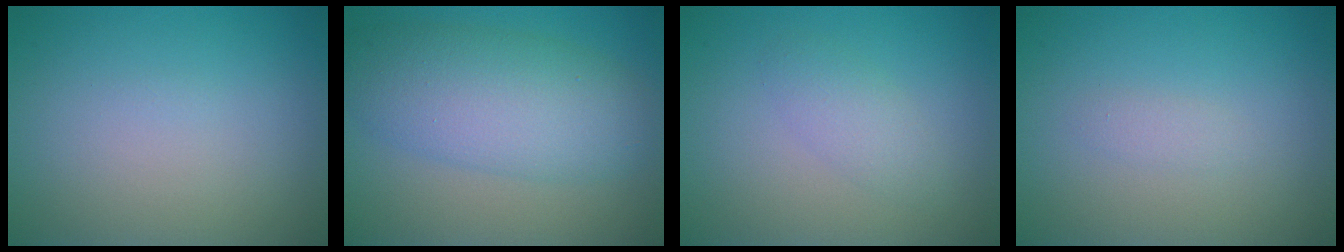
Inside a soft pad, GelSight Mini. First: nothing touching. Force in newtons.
{"total": 7.3, "press": 7.3, "slide": 0.1}
{"total": 1.9, "press": 1.9, "slide": 0.2}
{"total": 0.8, "press": 0.8, "slide": 0.0}